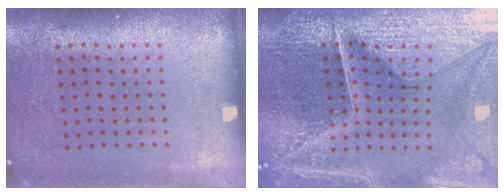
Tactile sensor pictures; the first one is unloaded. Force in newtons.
{"total": 7.0, "press": 6.1, "slide": 3.4}